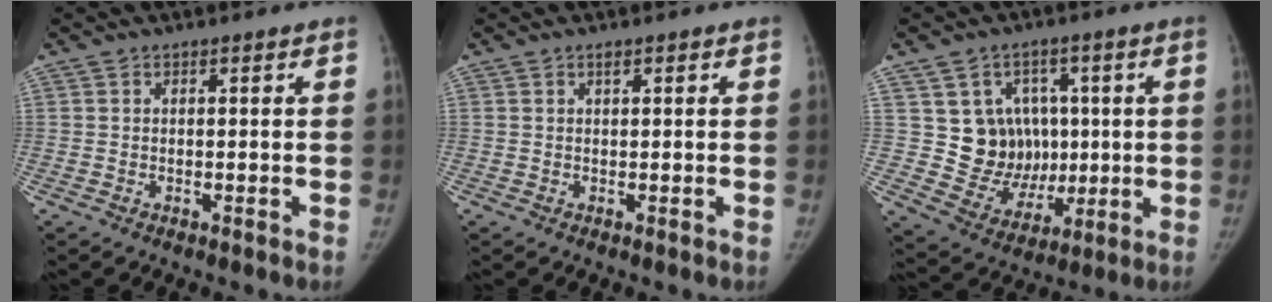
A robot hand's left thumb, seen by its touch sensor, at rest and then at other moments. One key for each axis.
{"total": 0.7, "fx": 0.5, "fy": 0.4, "fz": 0.4, "tx": -0.005, "ty": -0.002, "tz": 0.007}
{"total": 12.3, "fx": 1.9, "fy": 11.2, "fz": 4.8, "tx": -0.019, "ty": 0.000, "tz": 0.053}